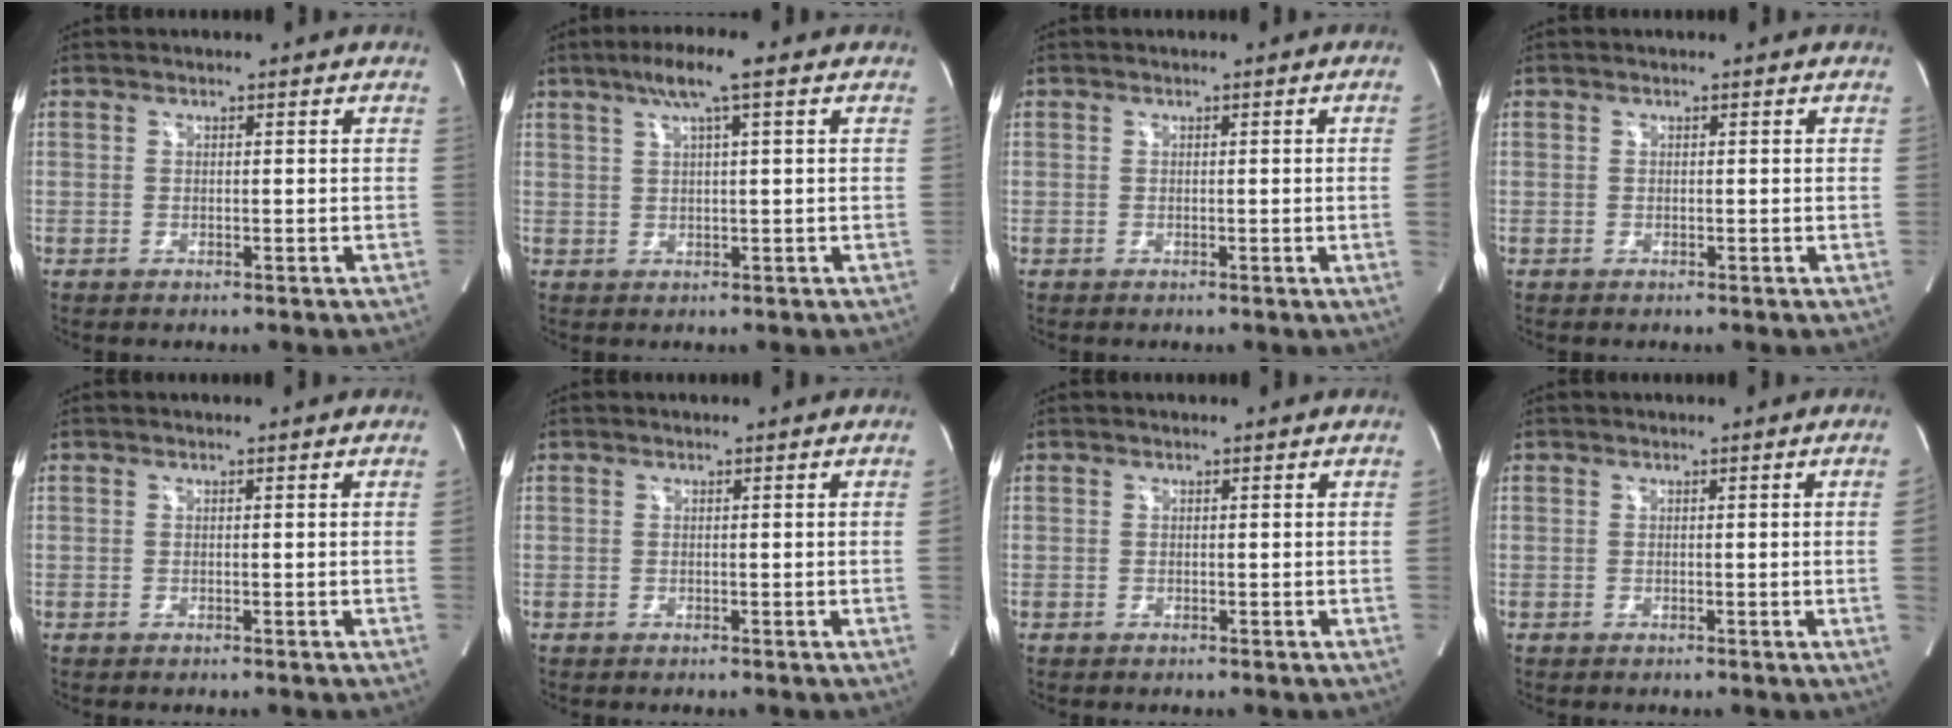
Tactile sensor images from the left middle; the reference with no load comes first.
{"total": 5.5, "force": [3.0, -0.3, 4.6], "torque": [-0.089, 0.013, 0.054]}
{"total": 2.1, "force": [-0.1, -1.0, 1.9], "torque": [-0.023, -0.002, 0.000]}
{"total": 0.0}
{"total": 0.7, "force": [0.0, -0.3, 0.6], "torque": [-0.009, -0.002, -0.002]}
{"total": 1.2, "force": [-0.1, -0.6, 1.0], "torque": [-0.010, -0.001, -0.002]}
{"total": 0.7, "force": [0.0, -0.3, 0.6], "torque": [-0.009, -0.001, -0.002]}
{"total": 2.9, "force": [-0.1, -1.4, 2.5], "torque": [-0.033, -0.004, 0.001]}